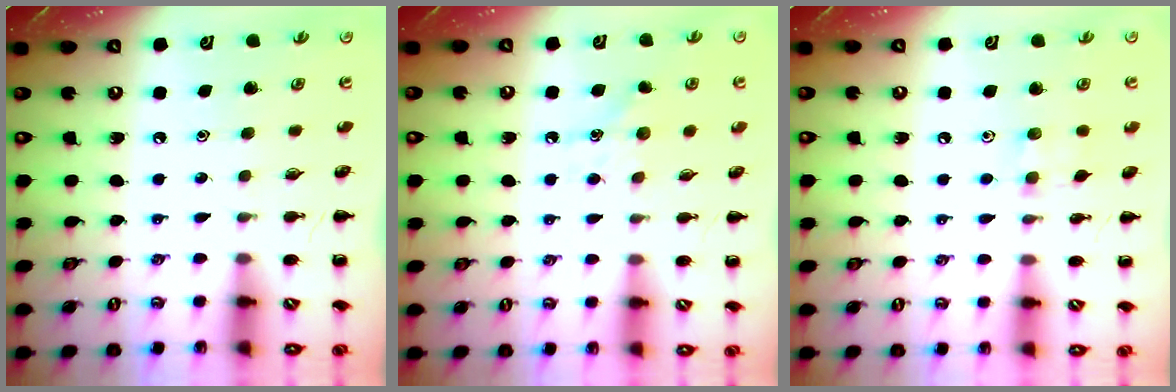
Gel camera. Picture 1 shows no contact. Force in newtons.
{"total": 5.0, "press": 4.6, "slide": 1.8}
{"total": 7.2, "press": 6.9, "slide": 1.7}